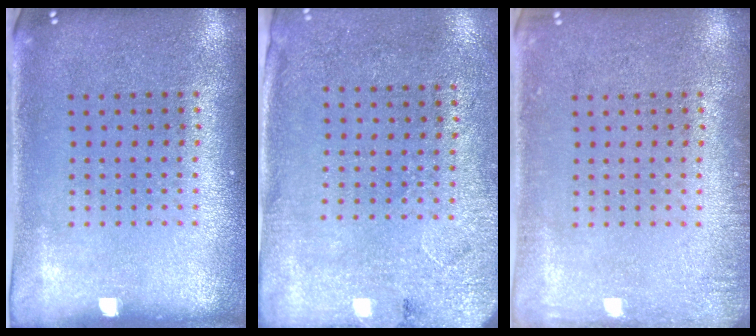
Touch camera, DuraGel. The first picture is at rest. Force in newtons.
{"total": 2.7, "press": 2.2, "slide": 1.6}
{"total": 1.3, "press": 1.2, "slide": 0.2}